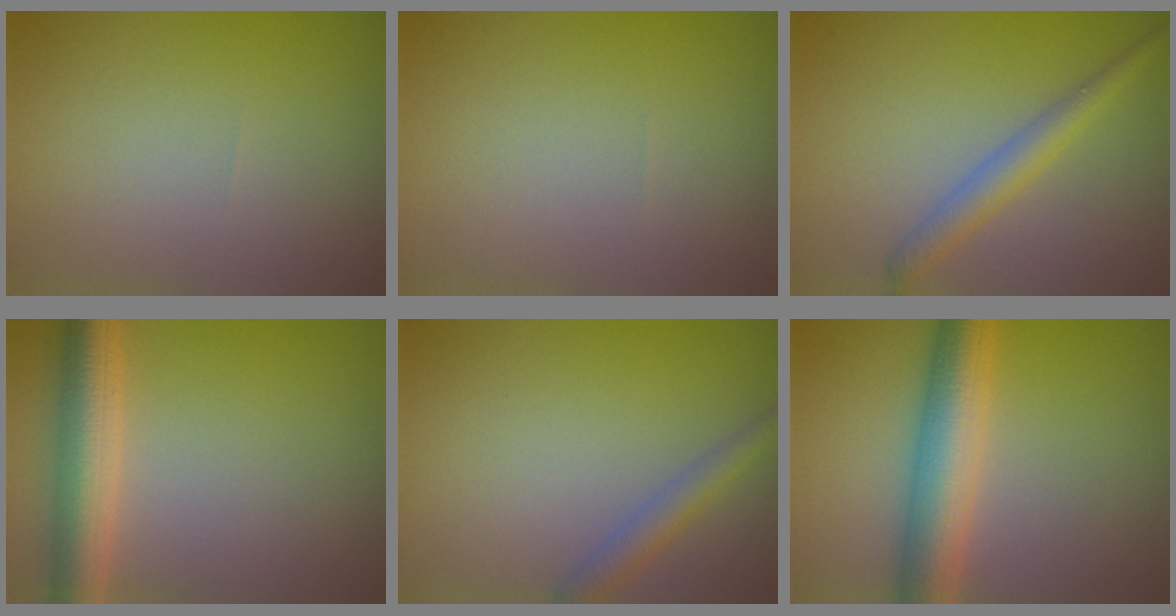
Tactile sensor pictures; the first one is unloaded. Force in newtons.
{"total": 0.0}
{"total": 2.7, "press": 2.7, "slide": 0.1}
{"total": 5.7, "press": 5.7, "slide": 0.2}
{"total": 2.3, "press": 2.3, "slide": 0.1}
{"total": 6.6, "press": 6.6, "slide": 0.0}